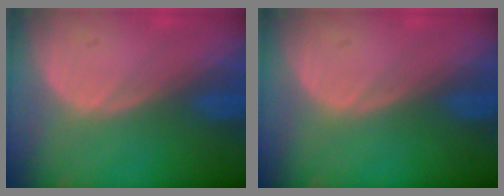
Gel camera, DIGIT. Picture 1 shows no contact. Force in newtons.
{"total": 0.0}